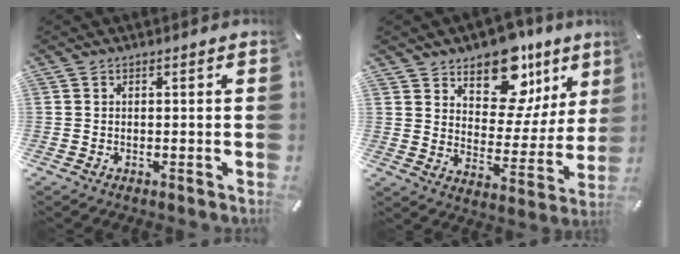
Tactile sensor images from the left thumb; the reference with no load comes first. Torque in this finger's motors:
{"motor_torque": [1.94, 2.12, 1.34, -1.44, 0.10]}